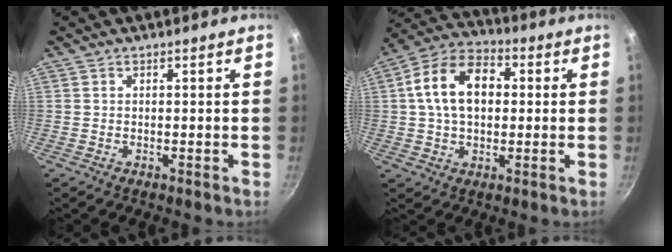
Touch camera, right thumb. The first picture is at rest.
{"total": 14.0, "force": [1.9, 9.3, 10.2], "torque": [-0.150, 0.026, 0.016]}